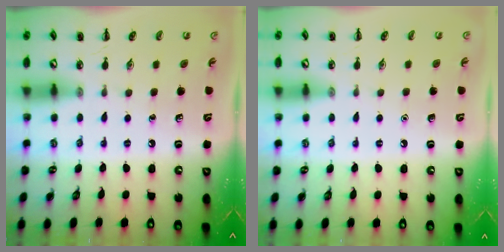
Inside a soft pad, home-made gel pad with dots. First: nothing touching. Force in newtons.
{"total": 1.5, "press": 1.5, "slide": 0.1}